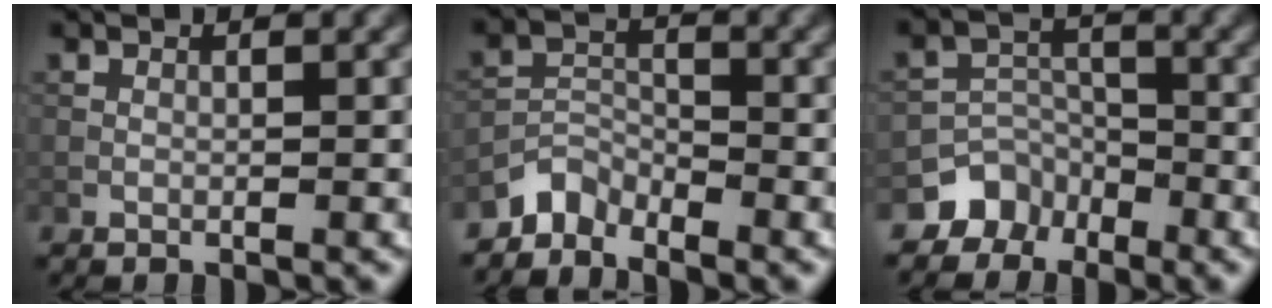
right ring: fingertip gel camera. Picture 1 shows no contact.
{"total": 2.8, "force": [-2.6, 1.0, 0.2], "torque": [0.001, 0.010, -0.059]}
{"total": 4.2, "force": [-3.1, 2.7, 0.3], "torque": [0.014, 0.004, -0.052]}